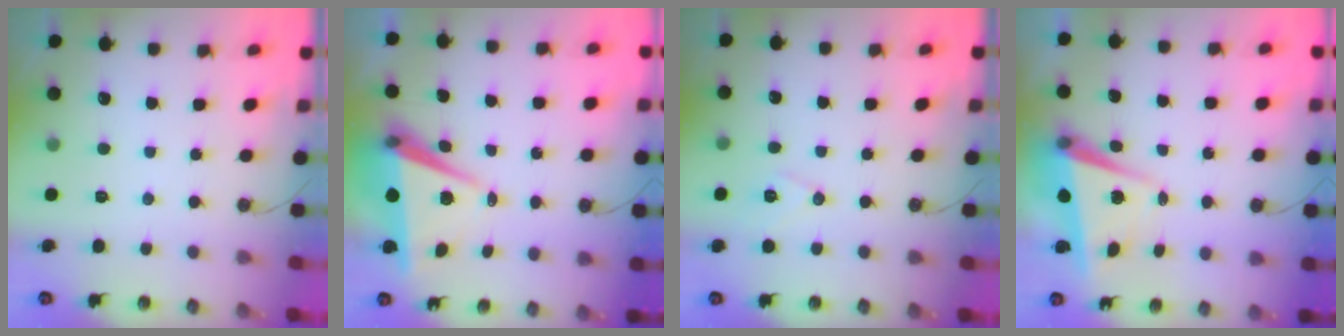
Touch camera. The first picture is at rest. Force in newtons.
{"total": 8.1, "press": 7.0, "slide": 4.1}
{"total": 7.4, "press": 6.4, "slide": 3.7}
{"total": 5.7, "press": 5.5, "slide": 1.4}